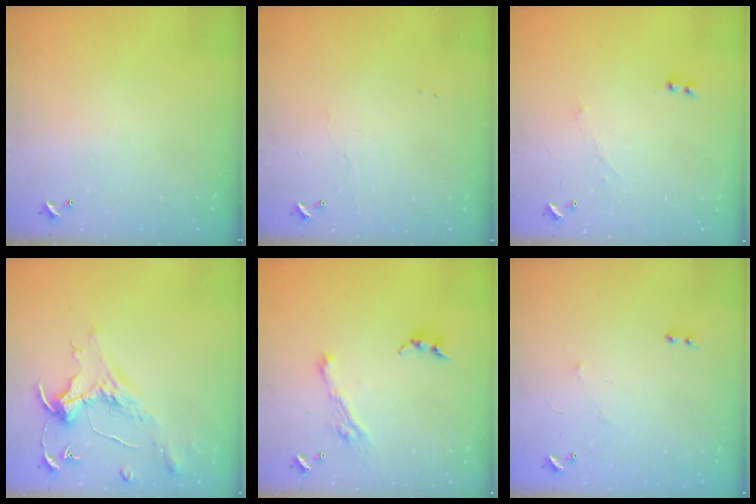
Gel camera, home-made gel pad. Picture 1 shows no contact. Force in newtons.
{"total": 1.2, "press": 1.1, "slide": 0.3}
{"total": 0.0}
{"total": 1.6, "press": 1.4, "slide": 0.7}
{"total": 5.0, "press": 5.0, "slide": 0.8}
{"total": 6.7, "press": 6.7, "slide": 0.7}